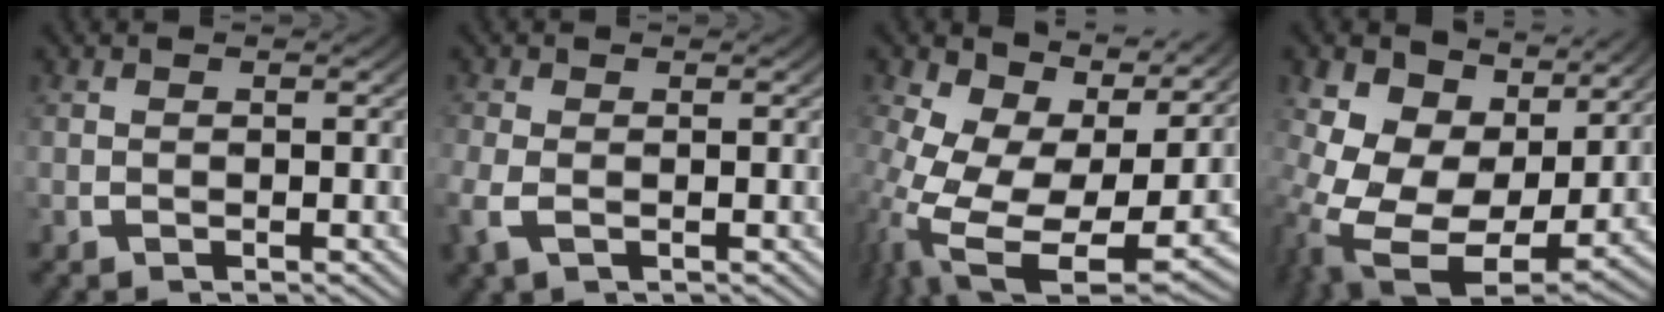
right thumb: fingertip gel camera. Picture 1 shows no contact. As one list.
[{"total": 2.2, "force": [-0.7, 1.4, 1.6], "torque": [-0.046, -0.009, -0.006]}, {"total": 12.1, "force": [-0.4, 7.2, 9.7], "torque": [-0.237, -0.073, 0.033]}, {"total": 12.1, "force": [-0.3, 8.4, 8.7], "torque": [-0.224, -0.071, 0.021]}]